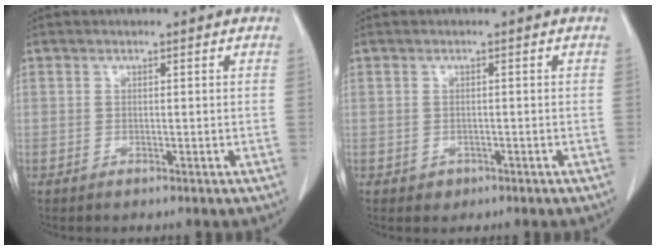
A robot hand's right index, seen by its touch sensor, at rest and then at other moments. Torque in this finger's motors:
{"motor_torque": [-0.08, 0.00, 0.00, -0.02]}